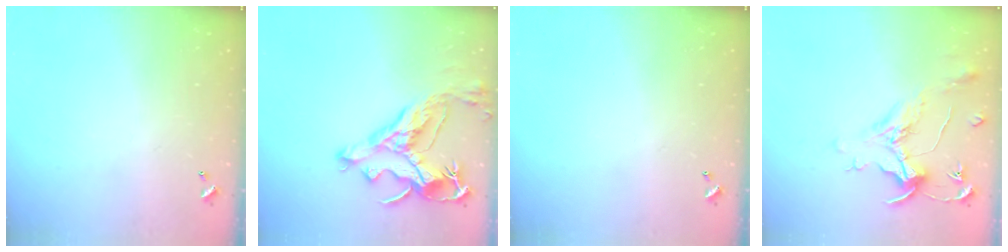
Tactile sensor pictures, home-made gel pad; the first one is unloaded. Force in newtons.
{"total": 9.4, "press": 9.2, "slide": 1.9}
{"total": 0.0}
{"total": 1.6, "press": 1.4, "slide": 0.7}